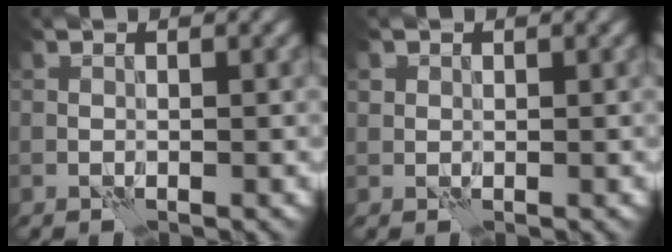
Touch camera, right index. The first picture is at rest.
{"total": 0.8, "force": [0.3, 0.7, 0.0], "torque": [0.001, 0.000, 0.007]}